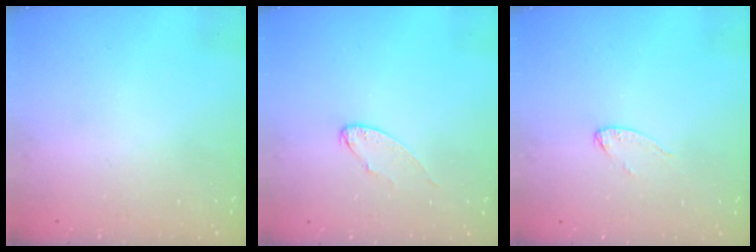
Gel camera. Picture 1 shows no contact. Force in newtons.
{"total": 5.2, "press": 5.2, "slide": 0.4}
{"total": 3.8, "press": 3.7, "slide": 0.4}